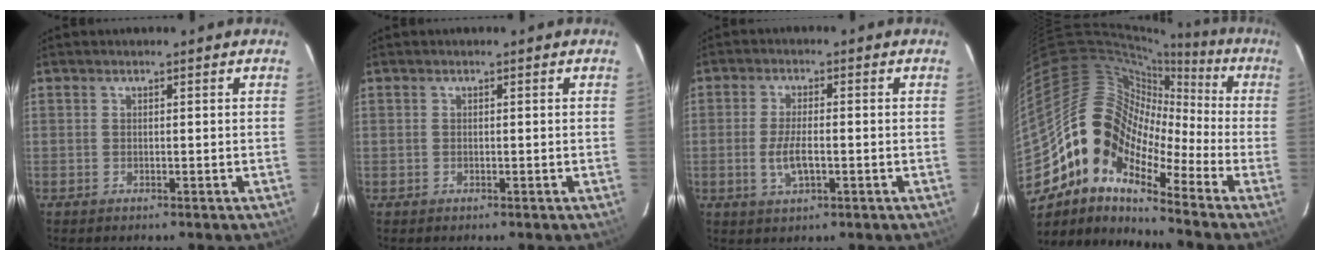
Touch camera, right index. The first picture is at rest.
{"total": 0.0}
{"total": 5.3, "force": [-1.3, 1.8, 4.8], "torque": [-0.096, -0.007, -0.024]}
{"total": 14.6, "force": [-7.3, 8.9, 9.1], "torque": [-0.150, 0.012, -0.165]}